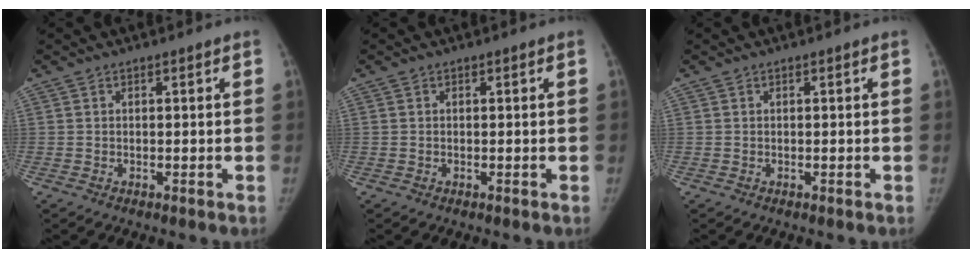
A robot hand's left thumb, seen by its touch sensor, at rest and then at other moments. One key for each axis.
{"total": 0.0}
{"total": 0.0}